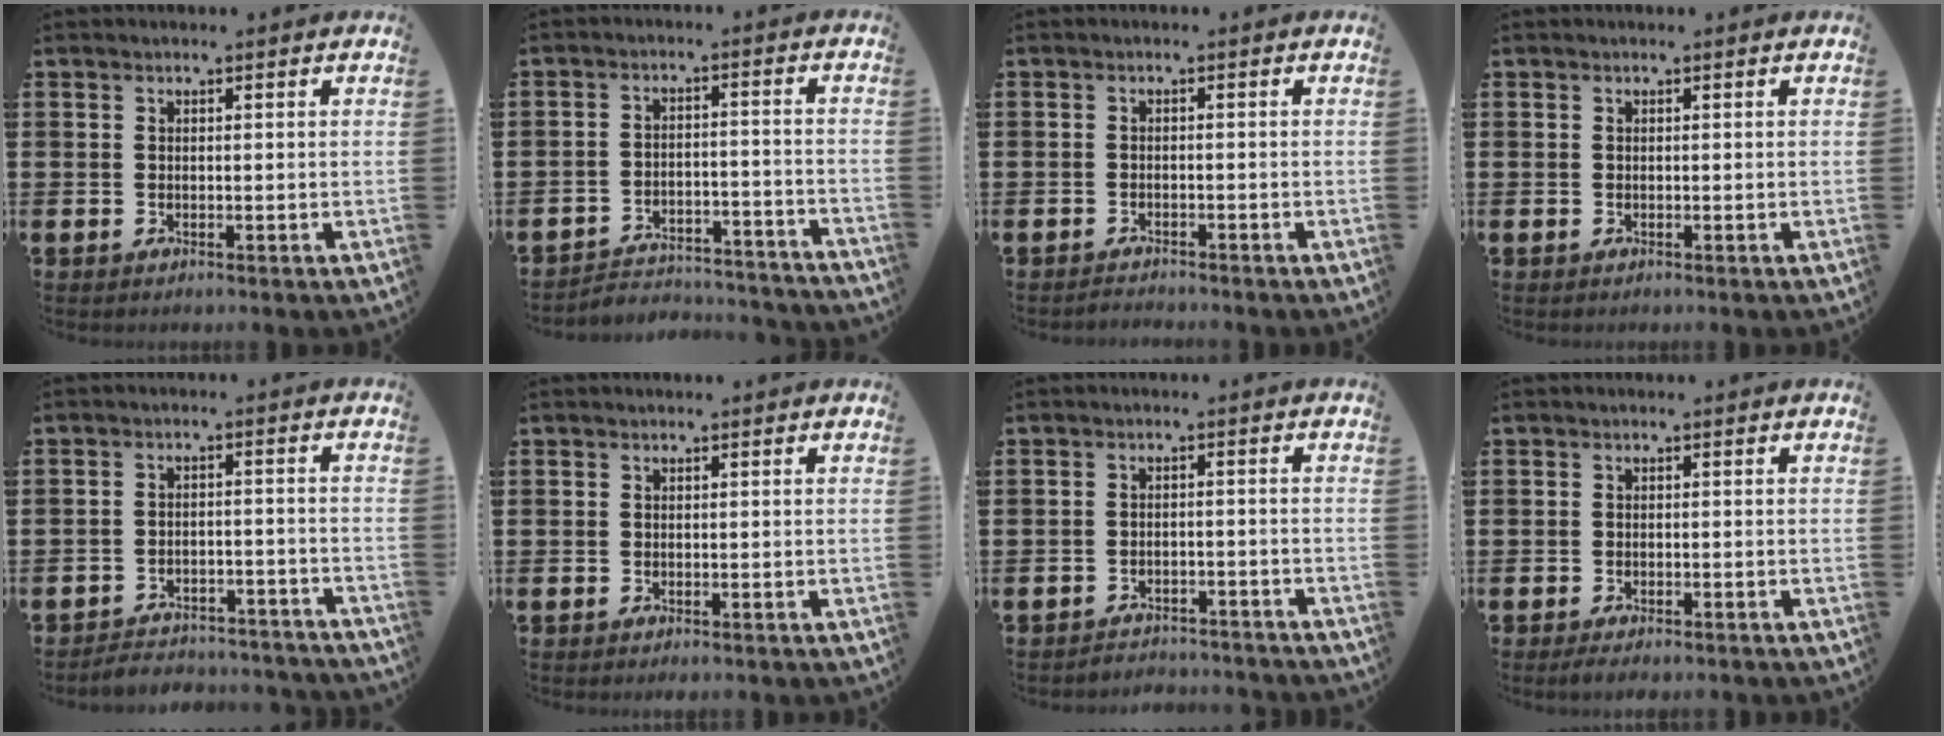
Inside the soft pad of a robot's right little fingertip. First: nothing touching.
{"total": 4.0, "force": [-3.9, 0.6, 0.4], "torque": [-0.011, 0.006, -0.083]}
{"total": 1.0, "force": [-1.0, 0.0, -0.1], "torque": [-0.002, 0.002, -0.022]}
{"total": 0.0}
{"total": 3.3, "force": [-3.3, 0.4, 0.0], "torque": [-0.007, 0.008, -0.071]}
{"total": 0.0}
{"total": 2.4, "force": [-2.3, 0.0, -0.3], "torque": [-0.003, 0.004, -0.052]}
{"total": 1.2, "force": [-1.0, 0.2, 0.7], "torque": [-0.012, -0.001, -0.019]}